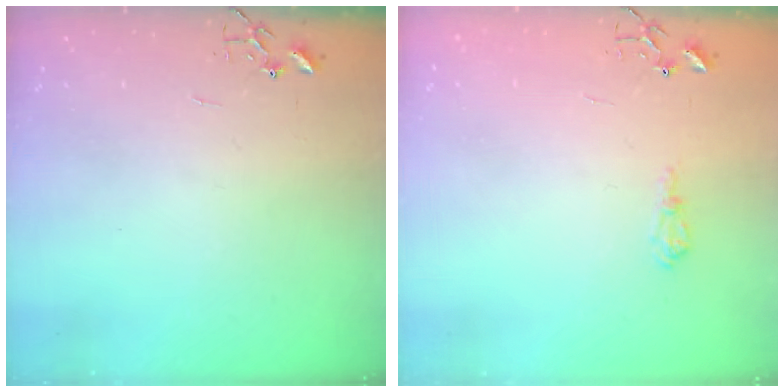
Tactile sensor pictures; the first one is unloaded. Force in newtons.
{"total": 7.1, "press": 7.1, "slide": 0.9}